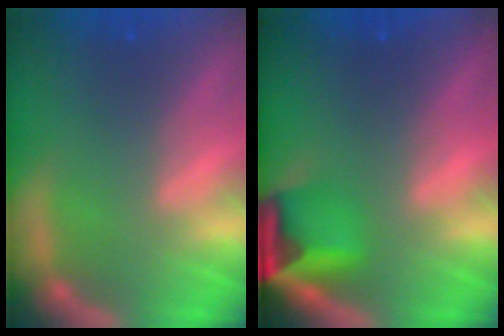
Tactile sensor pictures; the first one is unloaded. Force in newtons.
{"total": 4.9}